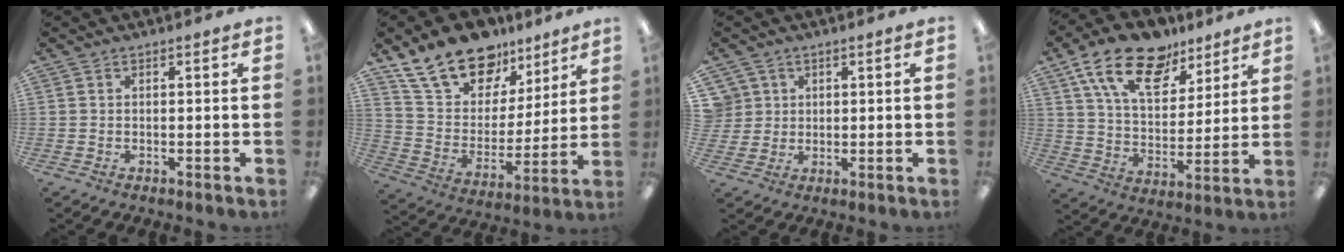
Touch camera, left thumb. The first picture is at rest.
{"total": 18.8, "force": [14.0, 10.4, 7.0], "torque": [-0.140, -0.085, 0.260]}
{"total": 4.6, "force": [1.8, 4.2, 0.1], "torque": [-0.013, 0.003, 0.035]}
{"total": 18.8, "force": [12.5, 9.9, 10.1], "torque": [-0.178, -0.060, 0.223]}